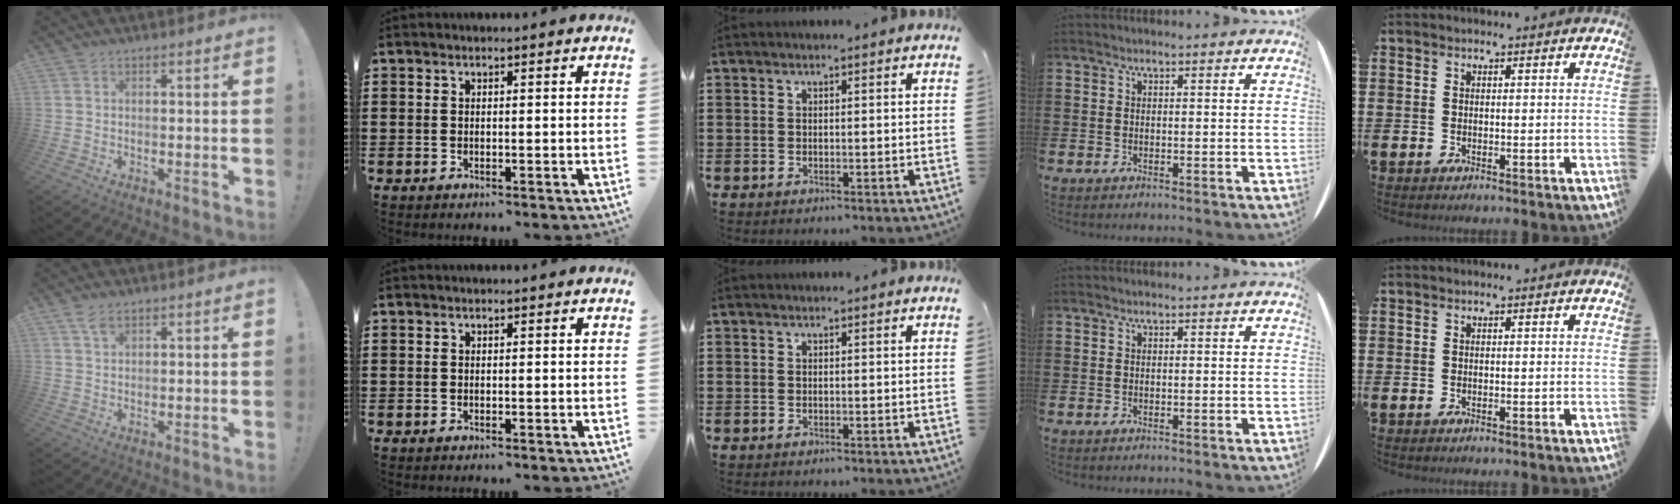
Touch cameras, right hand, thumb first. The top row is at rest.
{"thumb": {"total": 2.9, "force": [1.8, 1.3, 1.8], "torque": [-0.030, -0.003, 0.032]}}